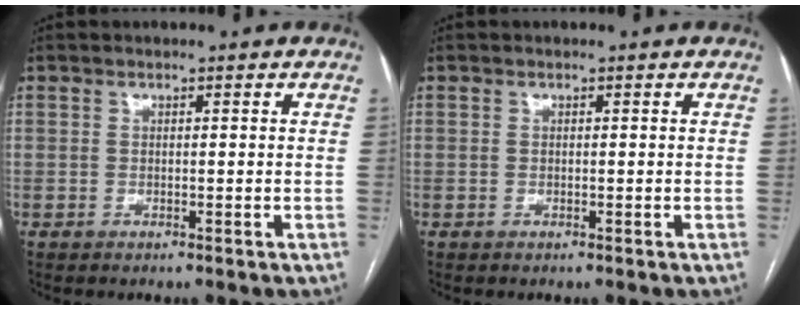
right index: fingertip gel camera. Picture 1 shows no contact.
{"total": 0.0}